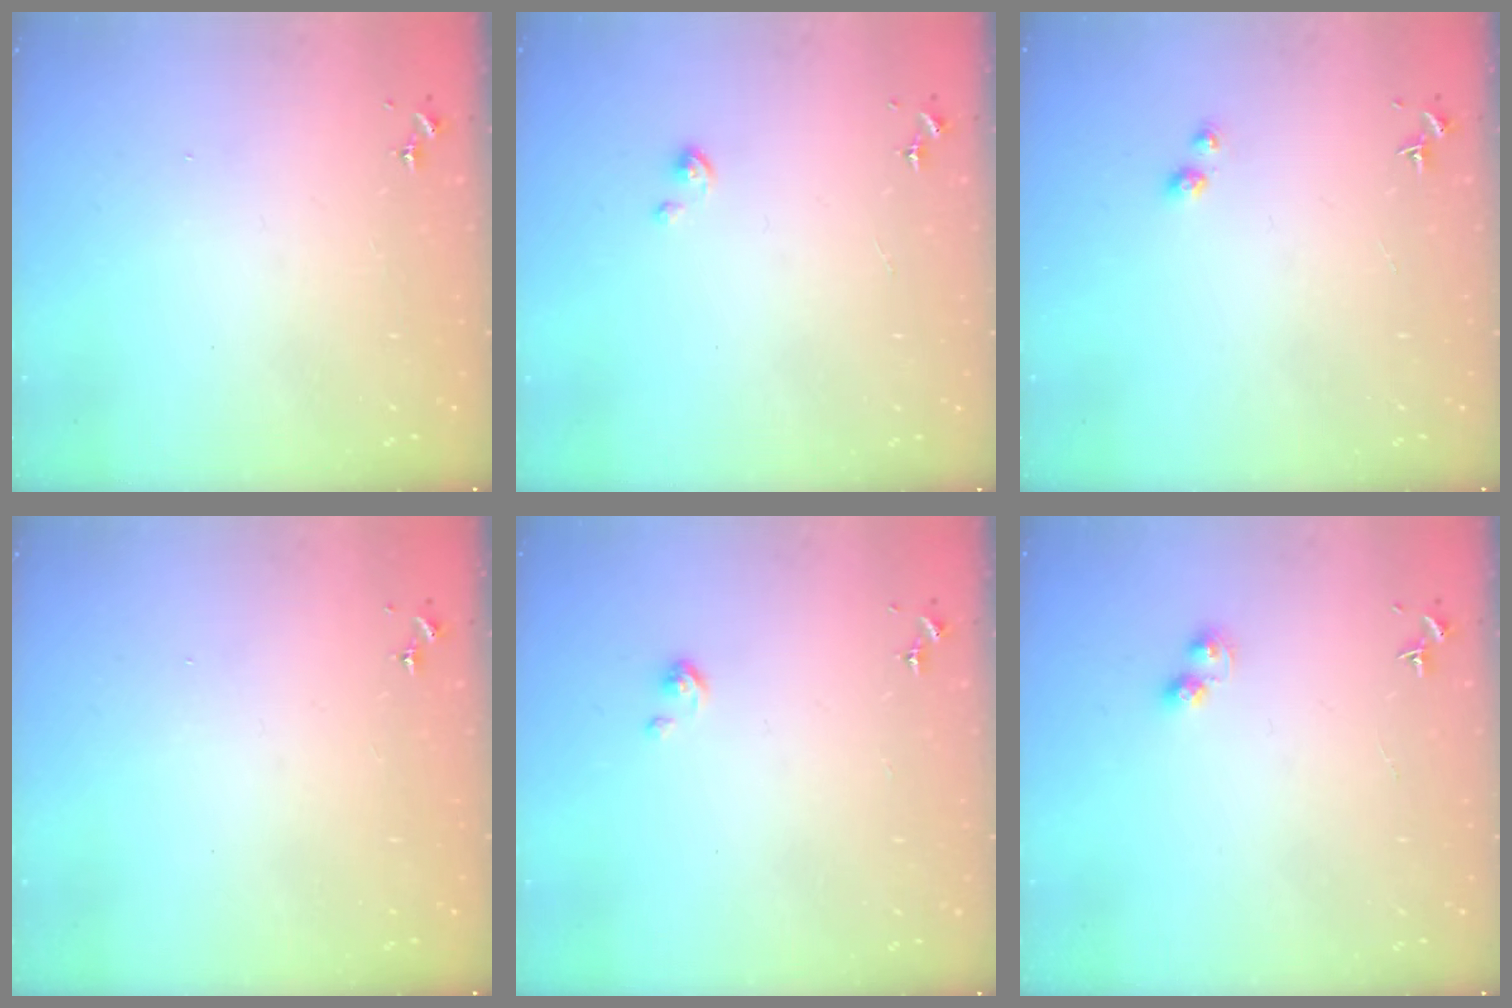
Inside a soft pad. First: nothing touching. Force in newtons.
{"total": 1.4, "press": 1.4, "slide": 0.1}
{"total": 2.8, "press": 2.8, "slide": 0.2}
{"total": 0.0}
{"total": 3.0, "press": 3.0, "slide": 0.3}
{"total": 4.1, "press": 4.1, "slide": 0.4}